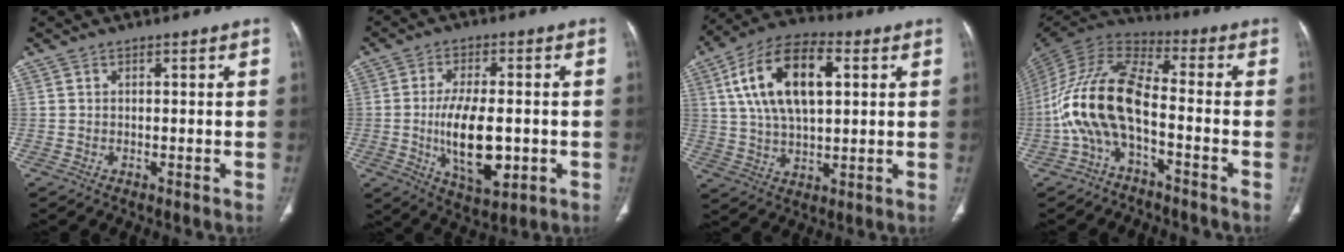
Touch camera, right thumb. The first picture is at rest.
{"total": 13.0, "force": [-1.9, 6.1, 11.4], "torque": [-0.184, -0.008, -0.023]}
{"total": 17.5, "force": [4.8, 8.9, 14.2], "torque": [-0.250, 0.010, 0.083]}
{"total": 14.4, "force": [-4.4, 6.3, 12.1], "torque": [-0.257, 0.065, -0.095]}